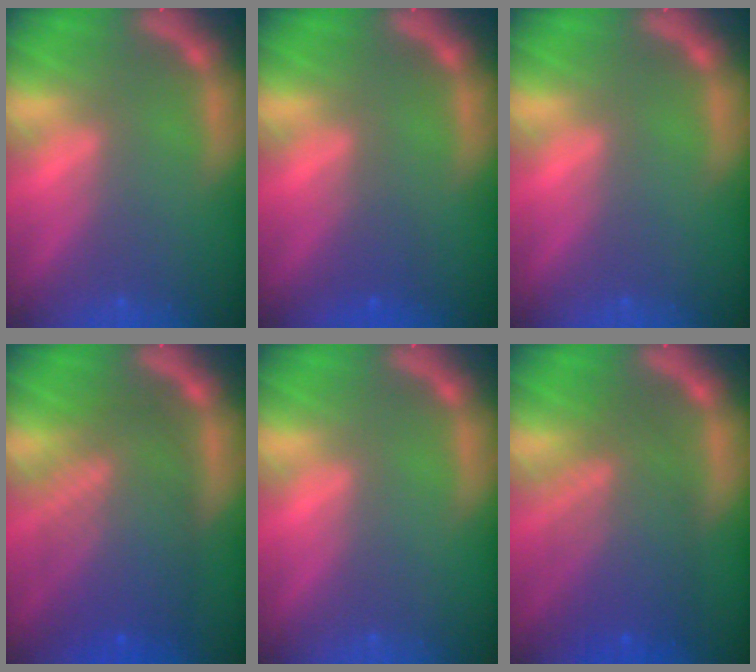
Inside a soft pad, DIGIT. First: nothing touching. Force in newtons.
{"total": 1.5}
{"total": 0.0}
{"total": 9.0}
{"total": 0.0}
{"total": 7.6}